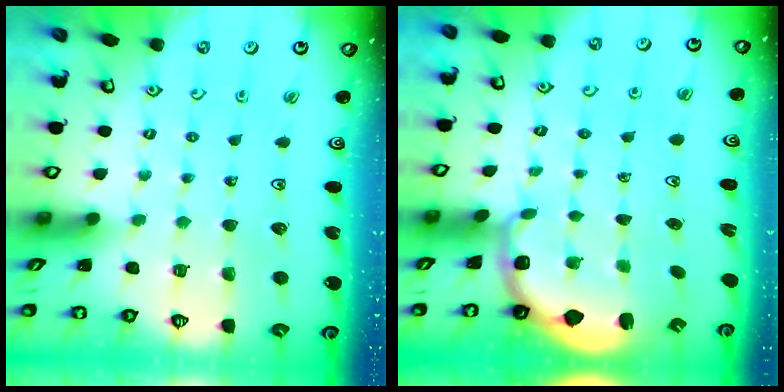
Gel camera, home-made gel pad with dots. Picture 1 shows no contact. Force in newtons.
{"total": 2.5, "press": 1.3, "slide": 2.1}